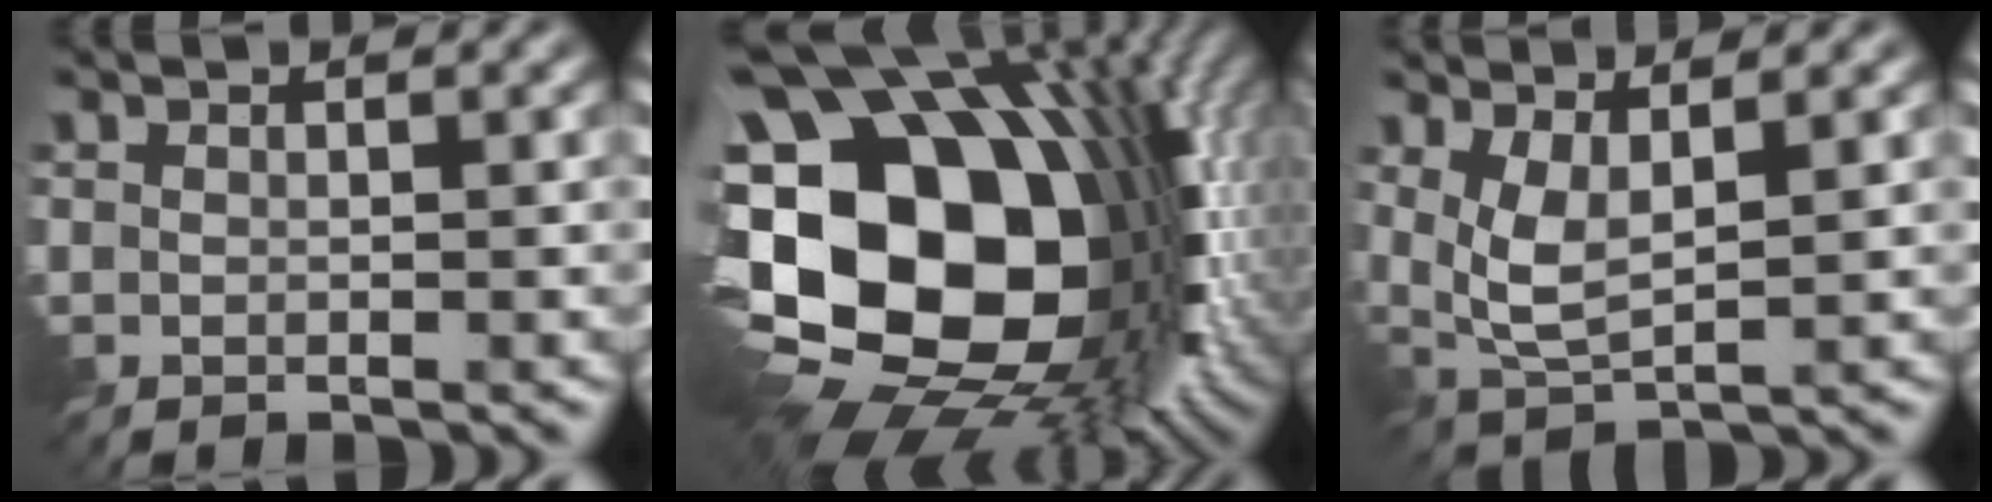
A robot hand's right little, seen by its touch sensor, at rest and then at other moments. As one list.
[{"total": 22.0, "force": [-1.6, 15.0, 16.0], "torque": [-0.299, 0.003, -0.034]}, {"total": 3.5, "force": [1.0, 1.3, 3.1], "torque": [-0.074, -0.009, 0.023]}]